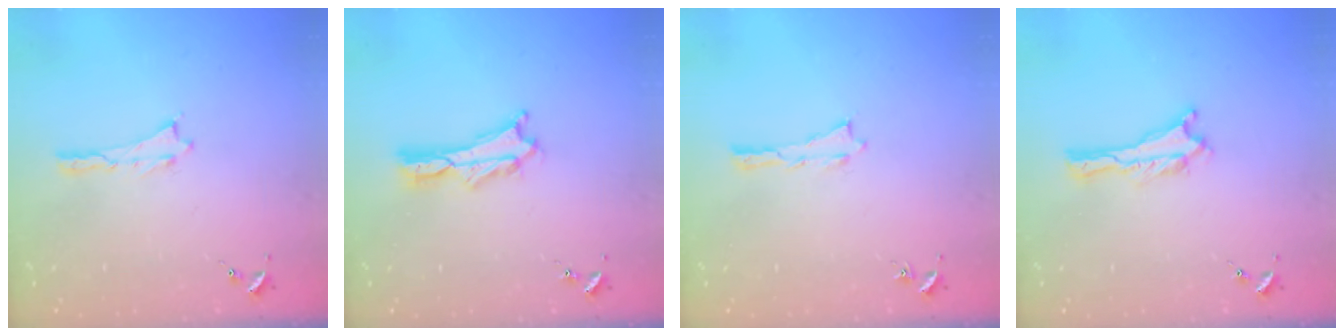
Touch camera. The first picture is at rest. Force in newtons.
{"total": 2.0, "press": 2.0, "slide": 0.3}
{"total": 0.0}
{"total": 0.0}